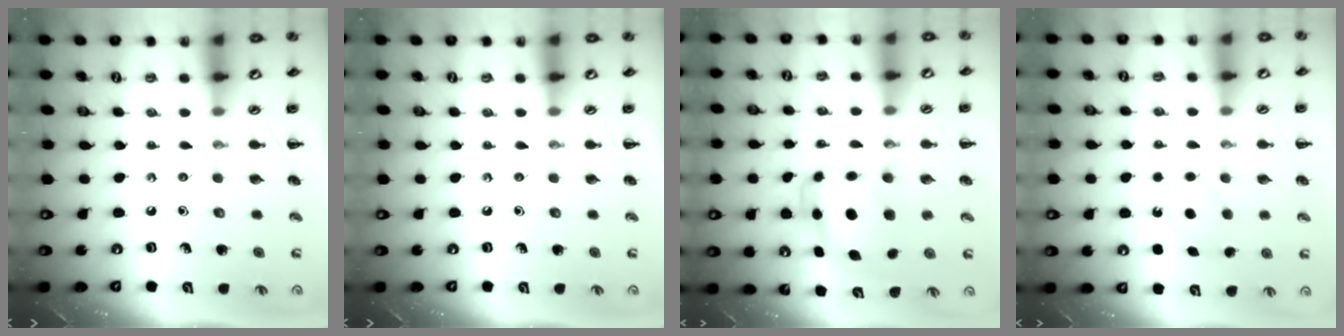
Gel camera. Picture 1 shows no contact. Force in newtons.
{"total": 0.0}
{"total": 5.6, "press": 5.5, "slide": 1.2}
{"total": 5.6, "press": 5.4, "slide": 1.5}